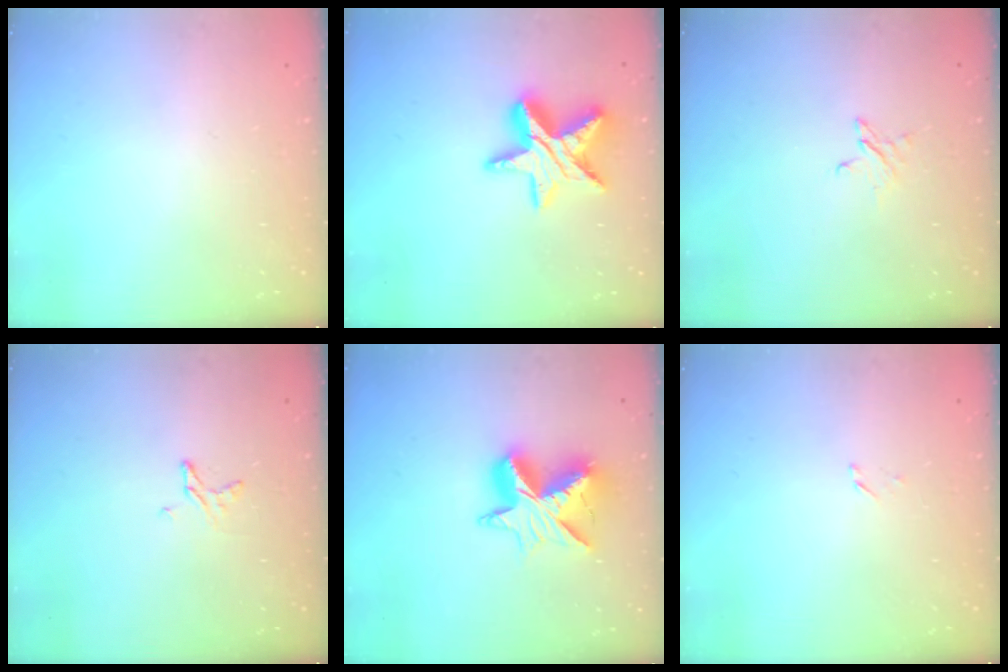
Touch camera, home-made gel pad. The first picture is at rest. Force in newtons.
{"total": 14.8, "press": 14.8, "slide": 1.1}
{"total": 2.7, "press": 2.7, "slide": 0.3}
{"total": 4.6, "press": 4.6, "slide": 0.4}
{"total": 12.1, "press": 12.0, "slide": 1.0}
{"total": 1.6, "press": 1.6, "slide": 0.2}